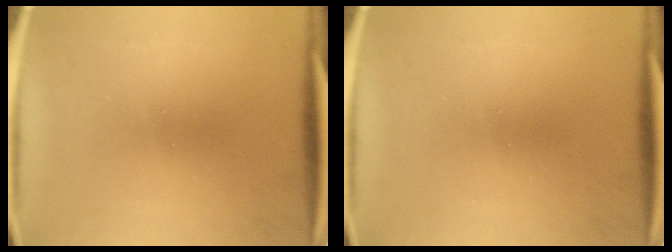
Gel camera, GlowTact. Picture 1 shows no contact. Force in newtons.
{"total": 0.0}